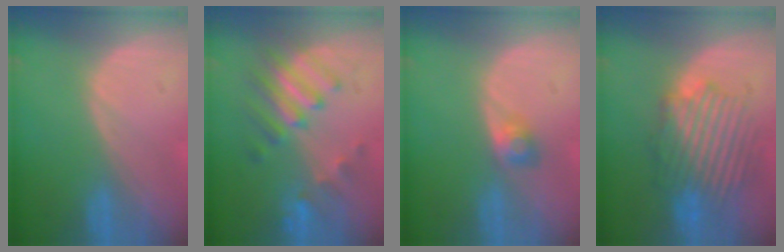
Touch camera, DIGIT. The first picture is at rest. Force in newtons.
{"total": 7.5, "press": 7.2, "slide": 2.0}
{"total": 2.5, "press": 2.4, "slide": 0.7}
{"total": 8.9, "press": 8.8, "slide": 1.5}